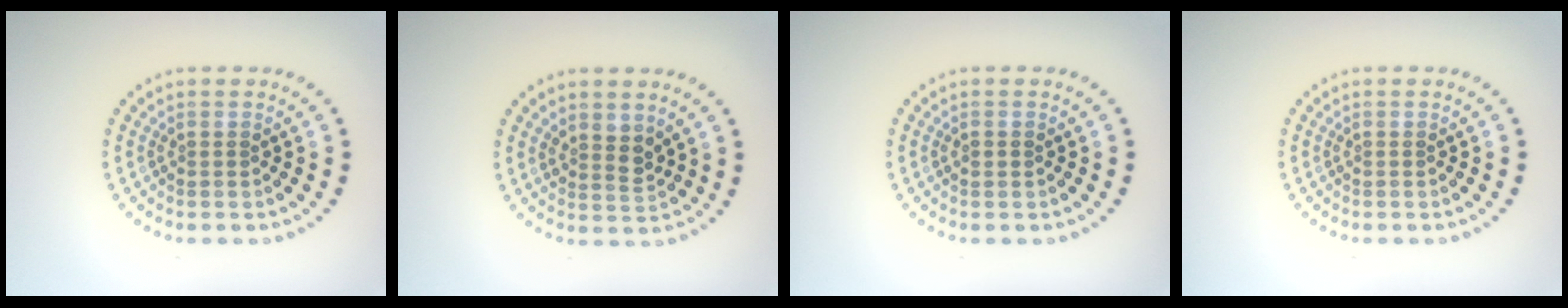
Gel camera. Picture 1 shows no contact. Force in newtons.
{"total": 1.9, "press": 1.6, "slide": 1.1}
{"total": 0.8, "press": 0.8, "slide": 0.1}
{"total": 0.0}